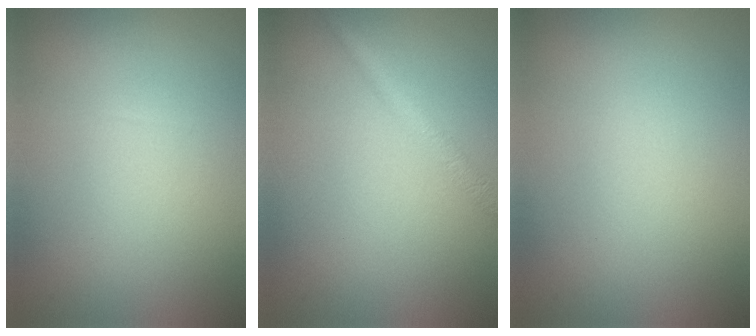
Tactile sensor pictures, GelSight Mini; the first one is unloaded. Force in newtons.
{"total": 1.8, "press": 1.8, "slide": 0.0}
{"total": 0.0}